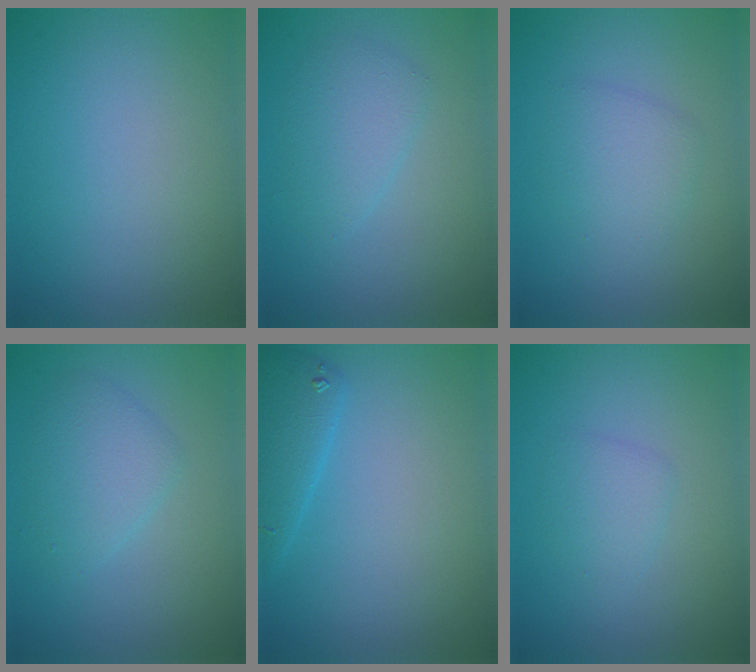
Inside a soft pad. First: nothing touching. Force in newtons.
{"total": 2.4, "press": 2.4, "slide": 0.1}
{"total": 2.4, "press": 2.4, "slide": 0.3}
{"total": 2.8, "press": 2.8, "slide": 0.1}
{"total": 2.9, "press": 2.9, "slide": 0.2}
{"total": 1.6, "press": 1.6, "slide": 0.0}